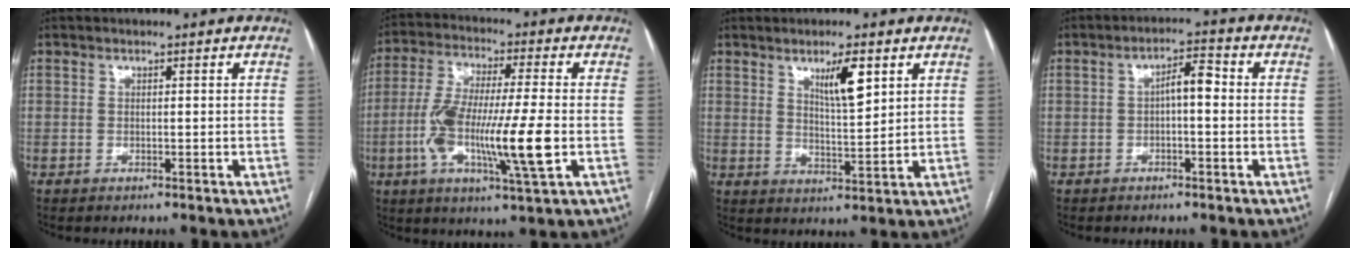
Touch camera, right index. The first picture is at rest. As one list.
[{"total": 15.3, "force": [-3.0, 1.3, 14.9], "torque": [-0.287, -0.010, -0.055]}, {"total": 6.2, "force": [3.2, 1.1, 5.2], "torque": [-0.090, -0.006, 0.057]}, {"total": 3.9, "force": [-0.1, 1.2, 3.7], "torque": [-0.061, 0.020, -0.002]}]